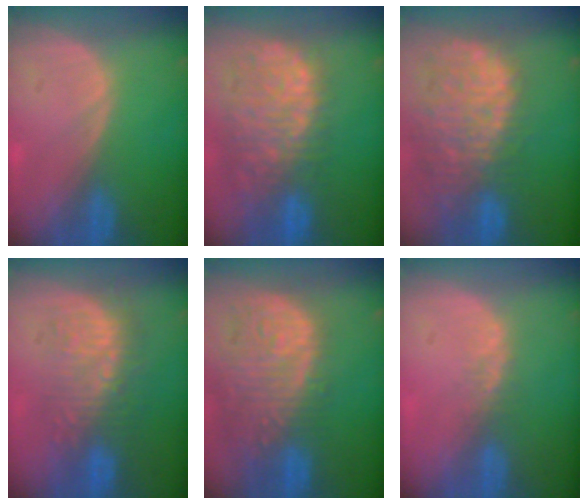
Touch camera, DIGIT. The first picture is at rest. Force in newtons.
{"total": 12.8, "press": 10.6, "slide": 7.1}
{"total": 14.3, "press": 11.7, "slide": 8.1}
{"total": 8.9, "press": 8.7, "slide": 1.9}
{"total": 14.2, "press": 11.7, "slide": 8.1}
{"total": 2.1, "press": 1.7, "slide": 1.2}